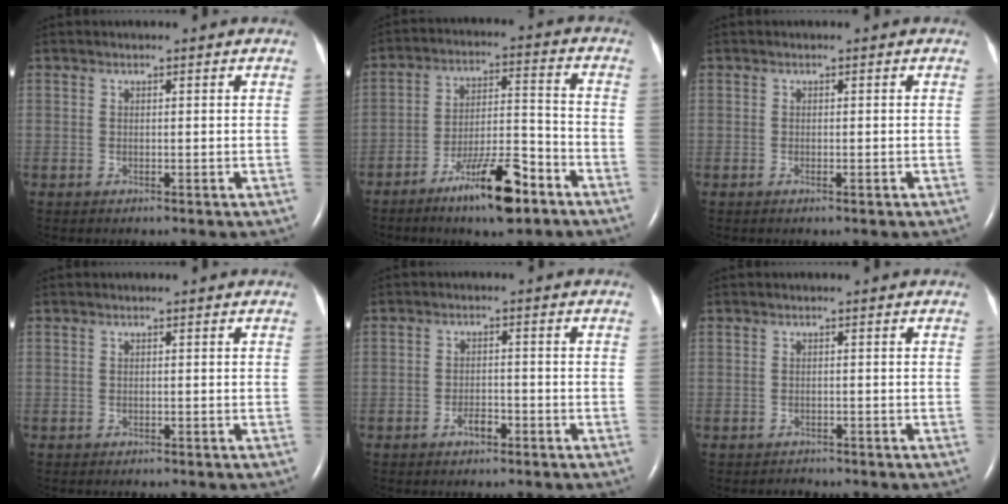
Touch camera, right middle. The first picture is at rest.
{"total": 11.8, "force": [-7.6, 2.1, 8.8], "torque": [-0.151, -0.005, -0.128]}
{"total": 0.7, "force": [-0.4, 0.0, 0.6], "torque": [-0.015, -0.002, -0.002]}
{"total": 0.0}
{"total": 2.4, "force": [-1.5, 1.1, 1.5], "torque": [-0.027, 0.003, -0.027]}
{"total": 0.8, "force": [-0.8, 0.3, -0.2], "torque": [-0.001, -0.002, -0.013]}